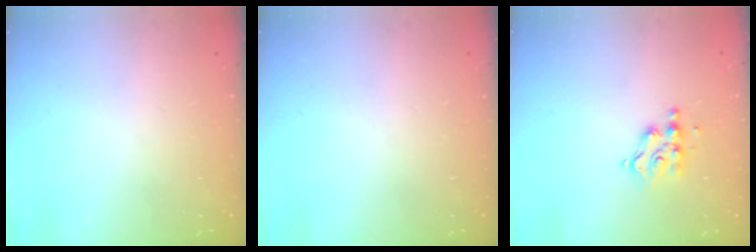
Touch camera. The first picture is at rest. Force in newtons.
{"total": 0.0}
{"total": 6.8, "press": 6.7, "slide": 0.6}